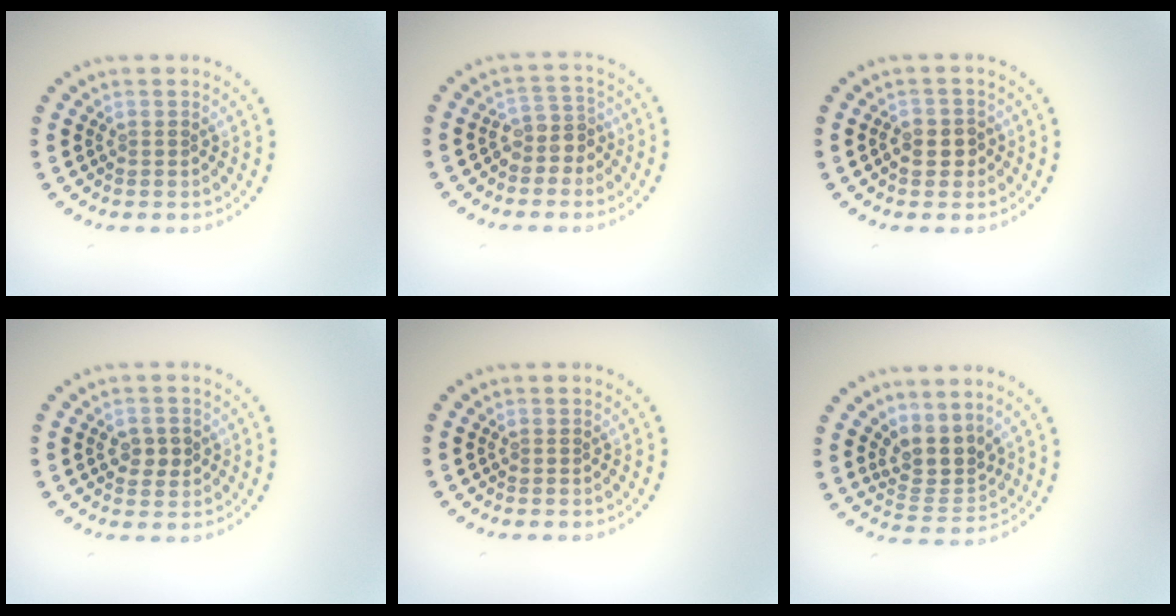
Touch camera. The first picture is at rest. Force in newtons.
{"total": 2.5, "press": 2.1, "slide": 1.5}
{"total": 2.4, "press": 2.3, "slide": 0.9}
{"total": 2.2, "press": 2.2, "slide": 0.2}
{"total": 0.0}
{"total": 3.4, "press": 2.5, "slide": 2.3}